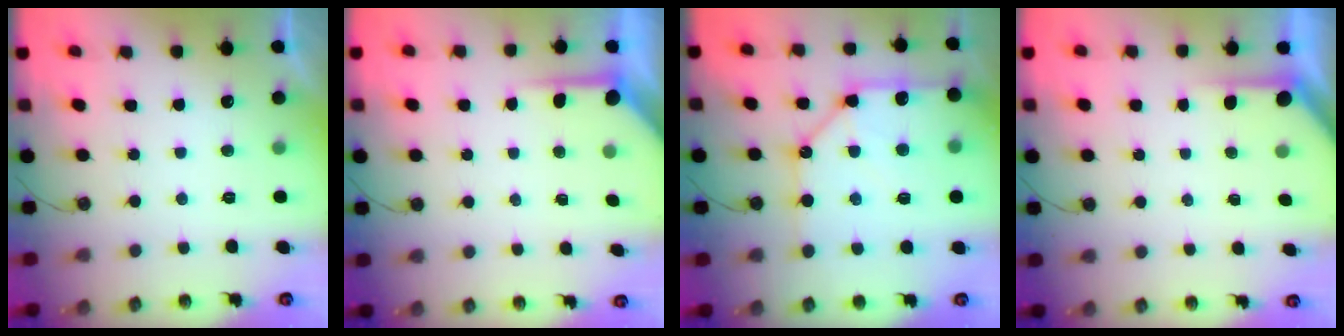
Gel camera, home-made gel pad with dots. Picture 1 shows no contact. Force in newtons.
{"total": 4.5, "press": 4.5, "slide": 0.2}
{"total": 14.7, "press": 14.6, "slide": 1.6}
{"total": 2.8, "press": 2.8, "slide": 0.2}